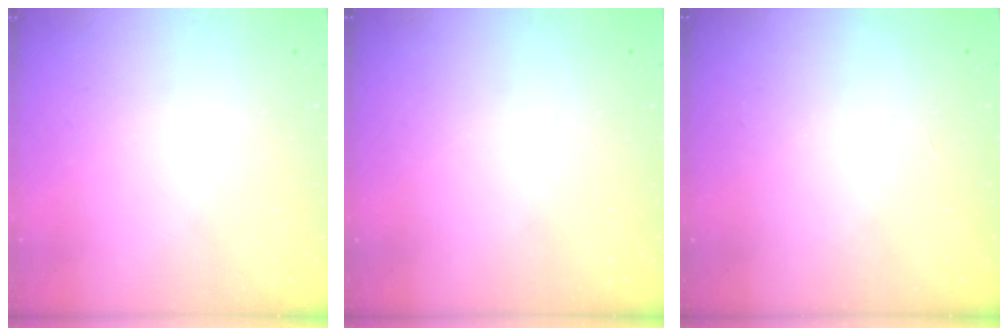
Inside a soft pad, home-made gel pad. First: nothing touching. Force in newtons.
{"total": 0.0}
{"total": 1.5, "press": 1.5, "slide": 0.1}